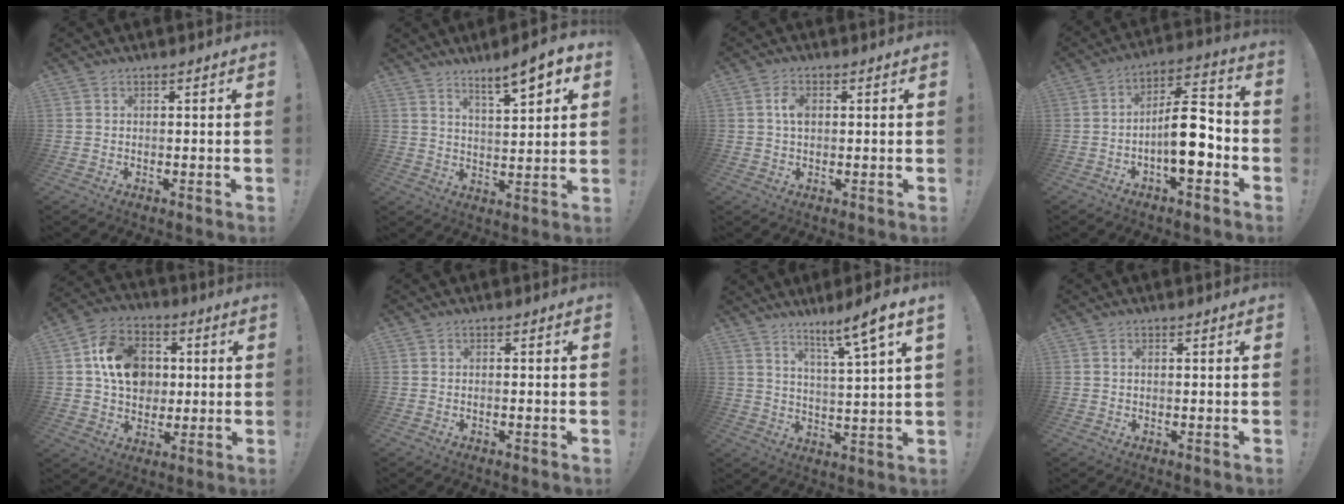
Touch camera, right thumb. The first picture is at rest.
{"total": 9.1, "force": [6.3, 1.6, 6.5], "torque": [-0.083, -0.042, 0.100]}
{"total": 4.0, "force": [0.7, 2.5, 3.0], "torque": [-0.048, 0.003, 0.010]}
{"total": 14.6, "force": [-3.5, 5.6, 13.0], "torque": [-0.211, 0.018, -0.057]}
{"total": 15.1, "force": [2.8, 12.4, 8.2], "torque": [-0.122, 0.001, 0.060]}
{"total": 0.7, "force": [-0.5, 0.1, 0.5], "torque": [-0.009, 0.000, -0.010]}
{"total": 9.3, "force": [5.9, -0.5, 7.2], "torque": [-0.106, -0.041, 0.083]}
{"total": 0.8, "force": [0.1, 0.5, 0.6], "torque": [-0.015, 0.004, 0.003]}